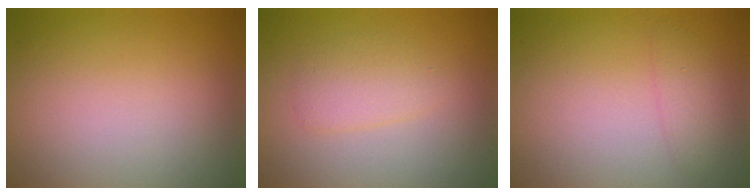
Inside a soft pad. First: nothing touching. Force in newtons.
{"total": 1.9, "press": 1.9, "slide": 0.0}
{"total": 1.4, "press": 1.4, "slide": 0.1}